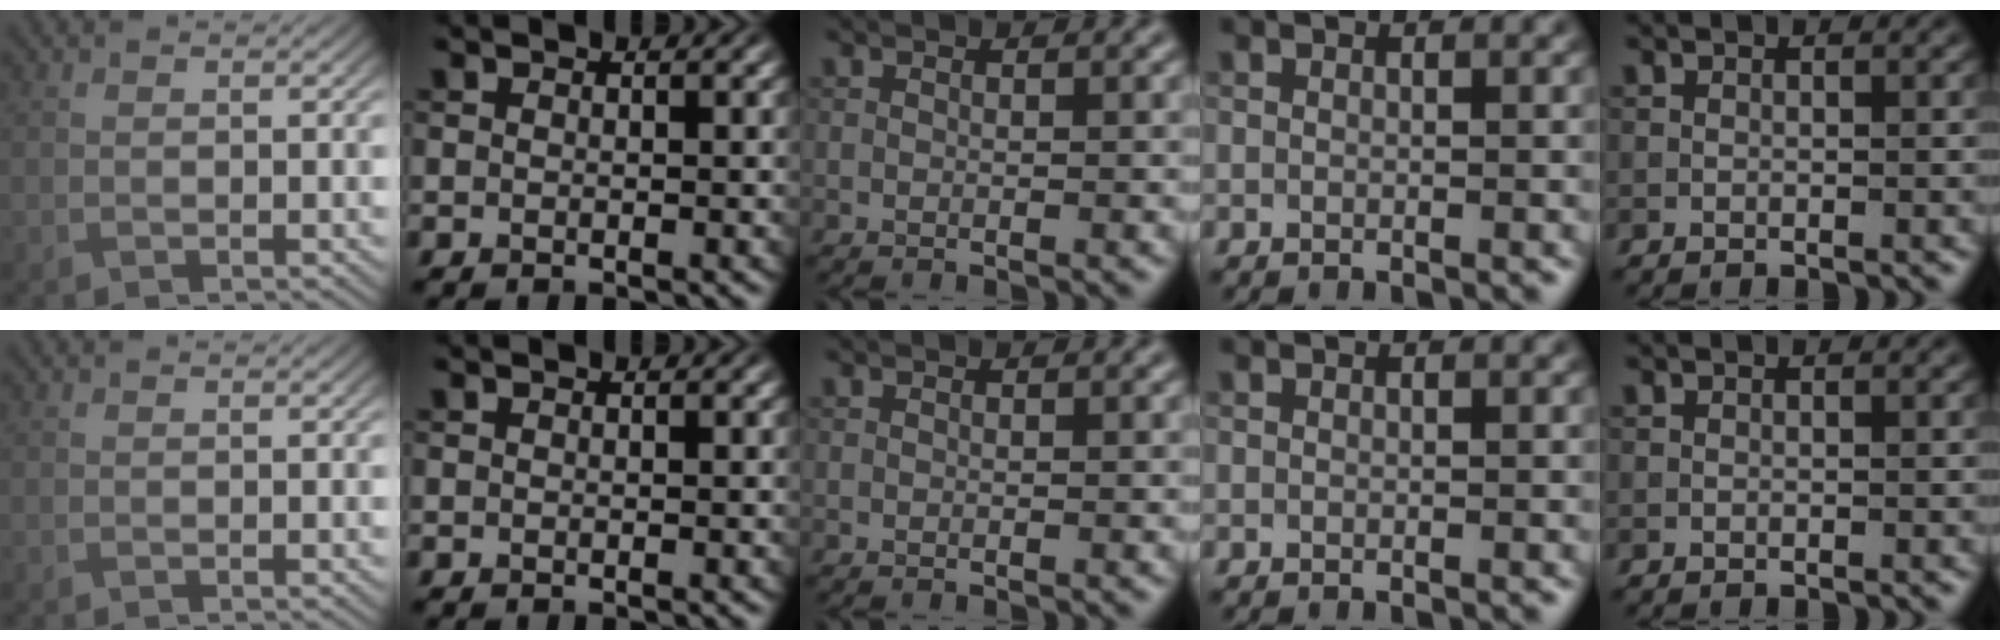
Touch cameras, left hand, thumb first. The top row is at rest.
{}